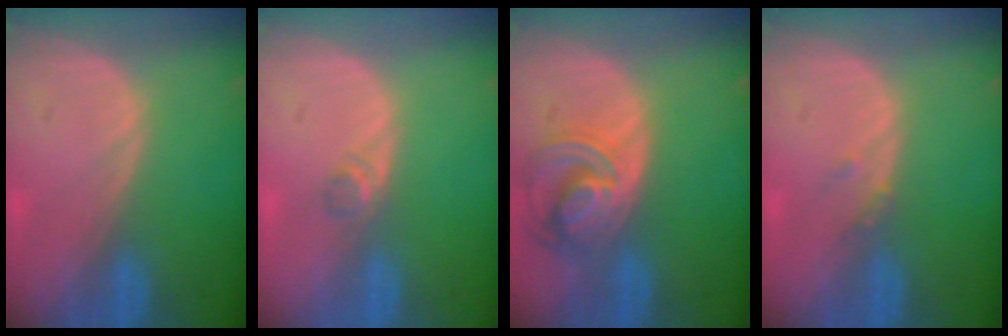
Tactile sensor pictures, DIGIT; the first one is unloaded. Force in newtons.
{"total": 1.6, "press": 1.4, "slide": 0.8}
{"total": 8.3, "press": 7.1, "slide": 4.2}
{"total": 1.3, "press": 1.1, "slide": 0.7}